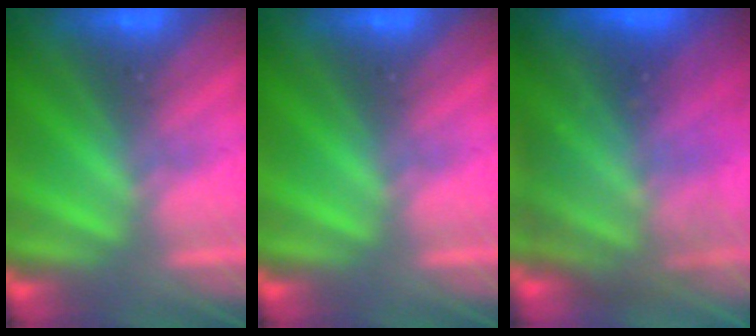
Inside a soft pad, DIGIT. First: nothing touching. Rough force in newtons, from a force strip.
{"total": 0.0}
{"total": 9.1}